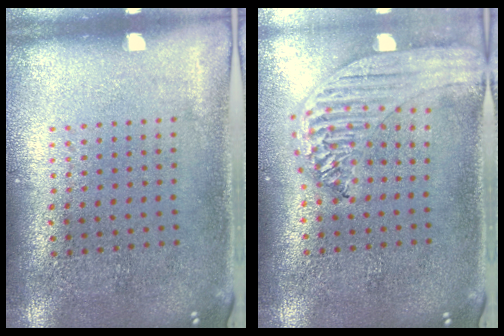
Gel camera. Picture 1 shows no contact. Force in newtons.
{"total": 2.0, "press": 1.9, "slide": 0.7}